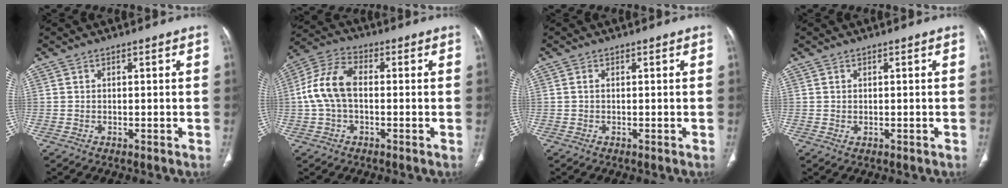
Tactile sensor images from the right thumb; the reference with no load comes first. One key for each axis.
{"total": 10.1, "fx": -0.2, "fy": 6.1, "fz": 8.1, "tx": -0.171, "ty": 0.030, "tz": -0.010}
{"total": 0.7, "fx": 0.0, "fy": 0.3, "fz": 0.6, "tx": -0.013, "ty": 0.000, "tz": -0.002}
{"total": 0.5, "fx": 0.0, "fy": 0.3, "fz": 0.4, "tx": -0.014, "ty": 0.001, "tz": 0.004}